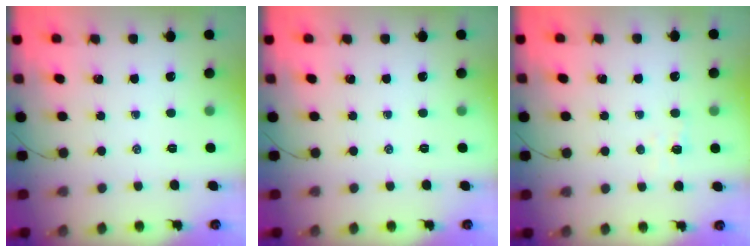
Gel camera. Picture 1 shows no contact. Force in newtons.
{"total": 0.0}
{"total": 3.0, "press": 2.9, "slide": 0.9}